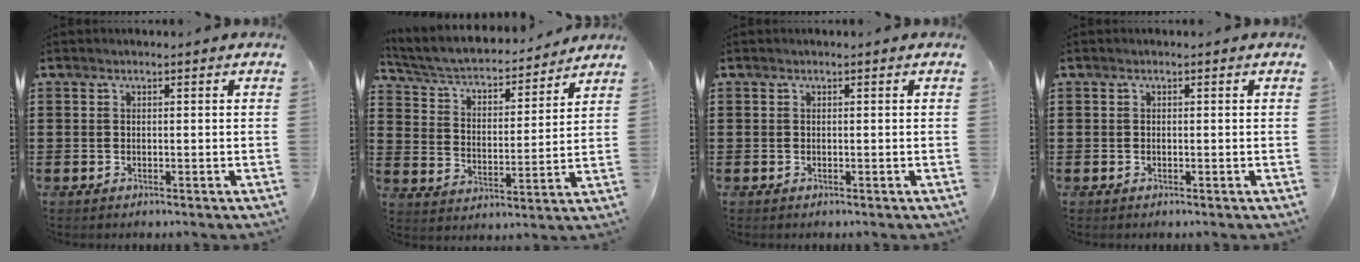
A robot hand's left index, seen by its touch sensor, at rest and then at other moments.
{"total": 4.3, "force": [3.8, 1.0, 1.7], "torque": [-0.053, -0.029, 0.057]}
{"total": 0.0}
{"total": 0.0}